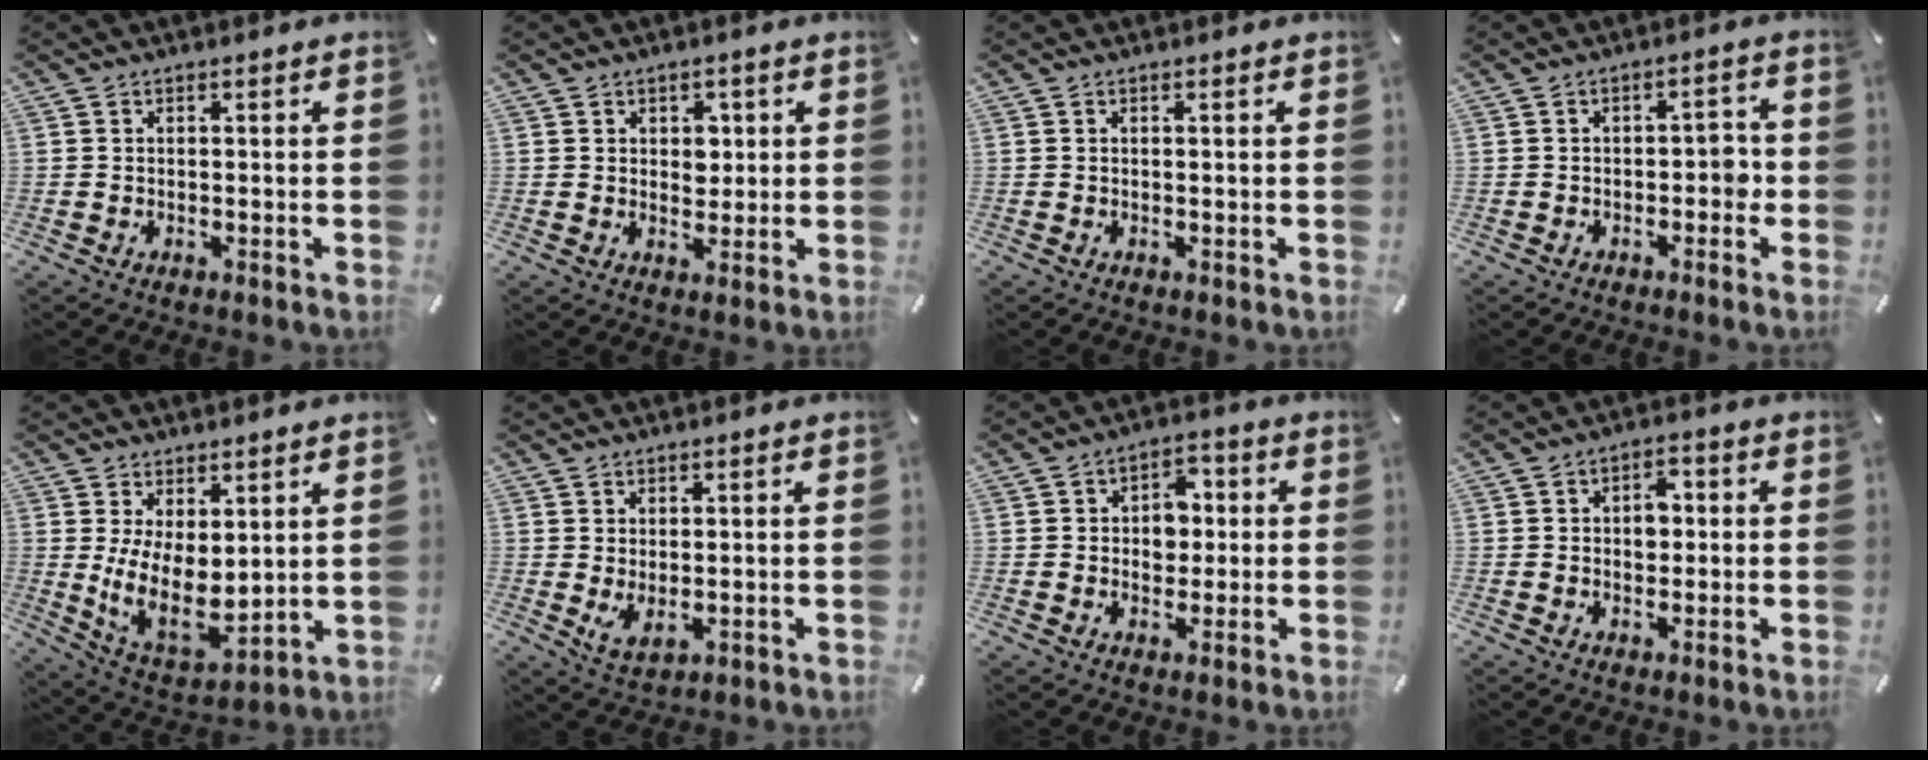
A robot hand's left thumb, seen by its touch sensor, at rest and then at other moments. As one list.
[{"total": 4.0, "force": [1.2, 3.3, 1.9], "torque": [-0.004, -0.008, 0.010]}, {"total": 0.6, "force": [0.1, 0.0, 0.6], "torque": [-0.010, -0.001, 0.003]}, {"total": 4.3, "force": [-1.2, 2.5, 3.3], "torque": [-0.050, 0.012, -0.025]}, {"total": 11.5, "force": [2.8, 7.1, 8.6], "torque": [-0.149, -0.050, 0.059]}, {"total": 3.9, "force": [0.8, 2.3, 3.0], "torque": [-0.060, -0.005, 0.014]}, {"total": 6.7, "force": [0.3, 5.4, 3.9], "torque": [-0.045, 0.000, -0.003]}, {"total": 5.0, "force": [0.3, 3.5, 3.6], "torque": [-0.039, -0.002, -0.005]}]